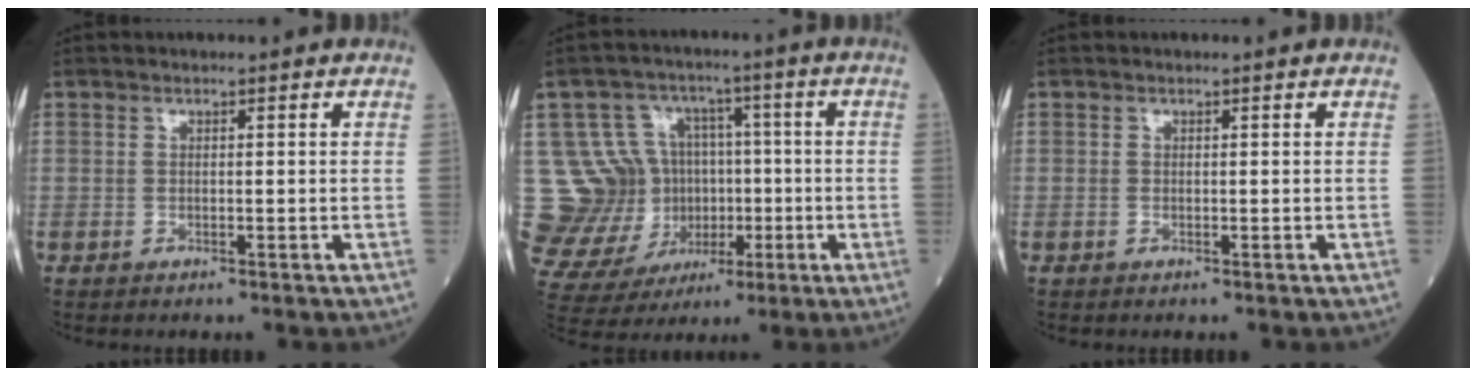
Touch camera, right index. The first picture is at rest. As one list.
[{"total": 15.7, "force": [-0.3, 13.7, 7.7], "torque": [-0.169, 0.052, 0.032]}, {"total": 0.0}]